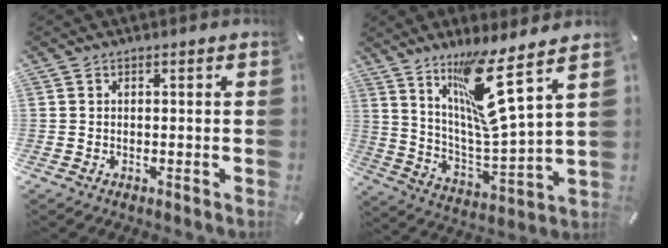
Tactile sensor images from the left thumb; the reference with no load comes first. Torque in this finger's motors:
{"motor_torque": [2.81, 2.22, 1.43, -1.34, 0.64]}